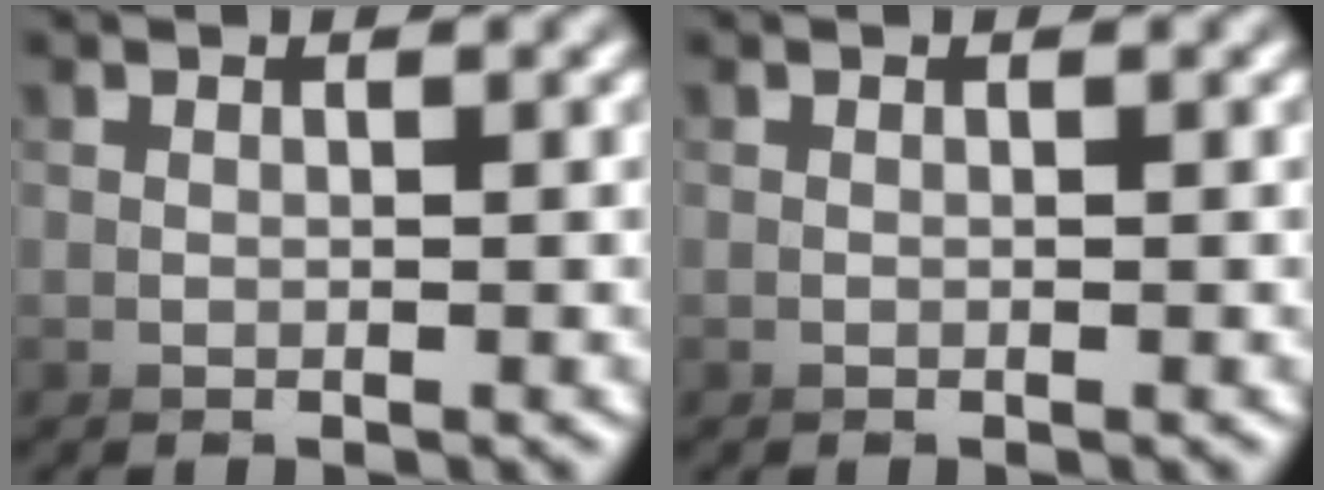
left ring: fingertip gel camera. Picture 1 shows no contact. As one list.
[{"total": 0.0}]